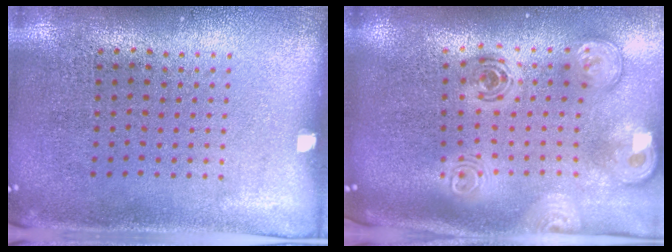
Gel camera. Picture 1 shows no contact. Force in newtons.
{"total": 3.1, "press": 2.1, "slide": 2.3}